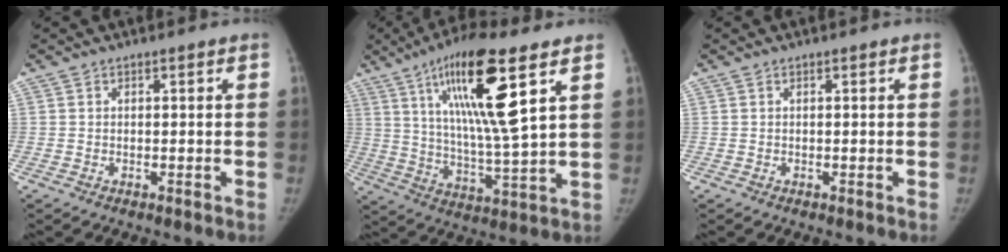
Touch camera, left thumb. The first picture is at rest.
{"total": 18.9, "force": [8.5, 3.1, 16.6], "torque": [-0.293, -0.042, 0.149]}
{"total": 0.0}